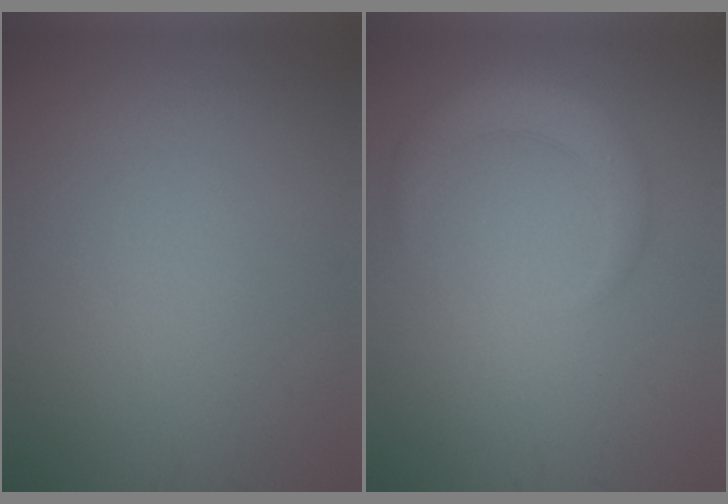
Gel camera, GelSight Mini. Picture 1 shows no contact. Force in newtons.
{"total": 3.0, "press": 3.0, "slide": 0.1}